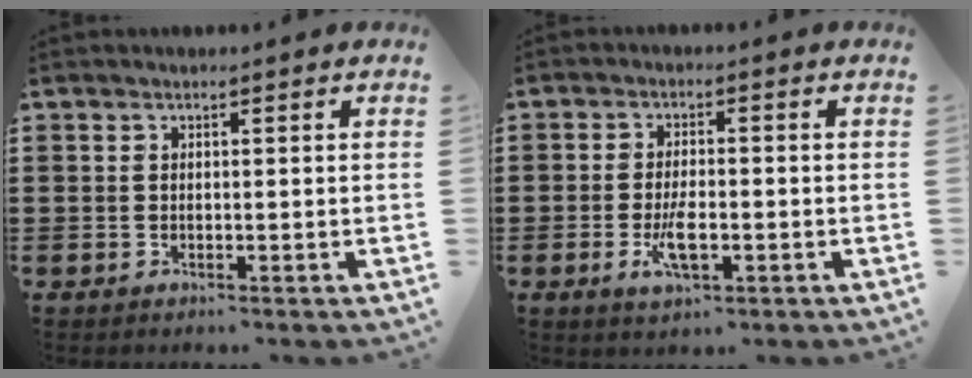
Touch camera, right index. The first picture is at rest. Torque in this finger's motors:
{"motor_torque": [1.51, 0.63, 0.48, 0.16]}